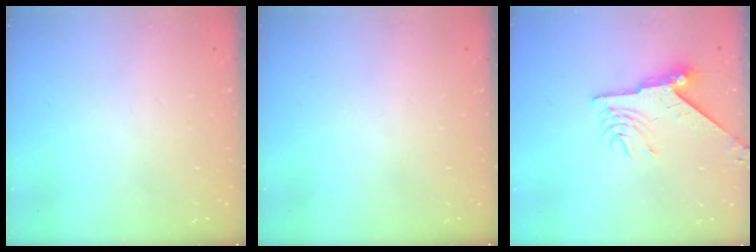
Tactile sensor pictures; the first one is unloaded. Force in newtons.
{"total": 0.0}
{"total": 8.7, "press": 8.7, "slide": 0.6}